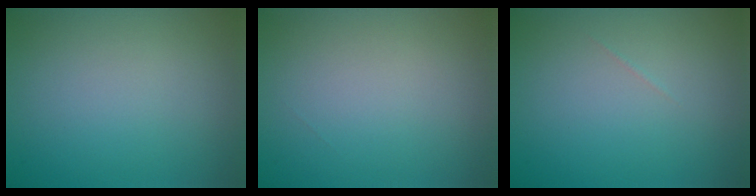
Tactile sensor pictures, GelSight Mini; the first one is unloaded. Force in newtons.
{"total": 0.0}
{"total": 0.0}